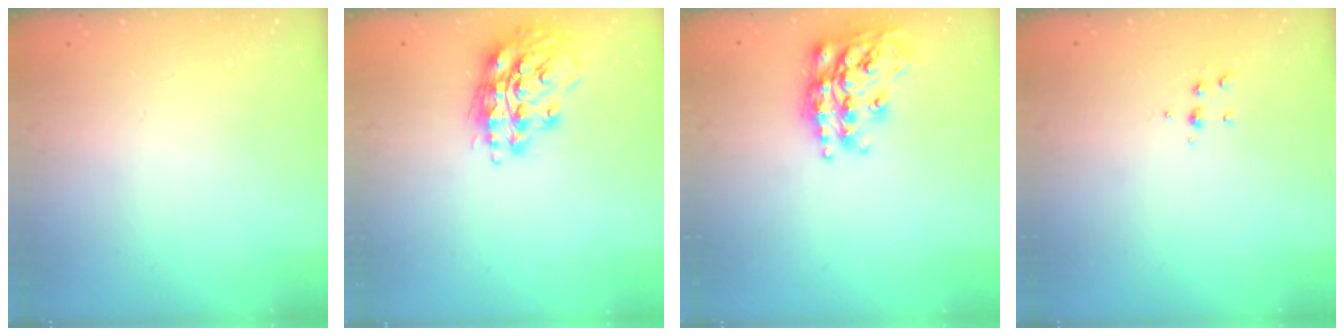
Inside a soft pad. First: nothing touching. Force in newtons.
{"total": 15.3, "press": 15.2, "slide": 1.9}
{"total": 20.4, "press": 20.4, "slide": 1.4}
{"total": 5.3, "press": 5.3, "slide": 0.5}